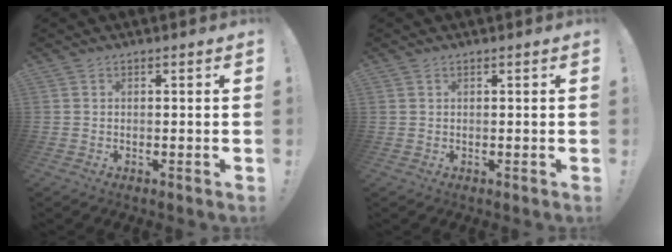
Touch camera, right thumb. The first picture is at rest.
{"total": 0.6, "force": [0.4, 0.4, 0.2], "torque": [-0.004, 0.000, 0.007]}